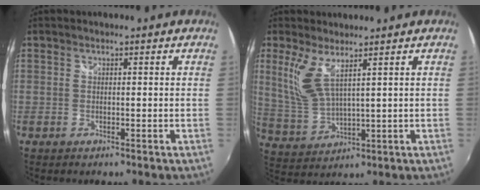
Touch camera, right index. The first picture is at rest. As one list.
[{"total": 7.2, "force": [4.0, 2.1, 5.6], "torque": [-0.125, -0.008, 0.093]}]